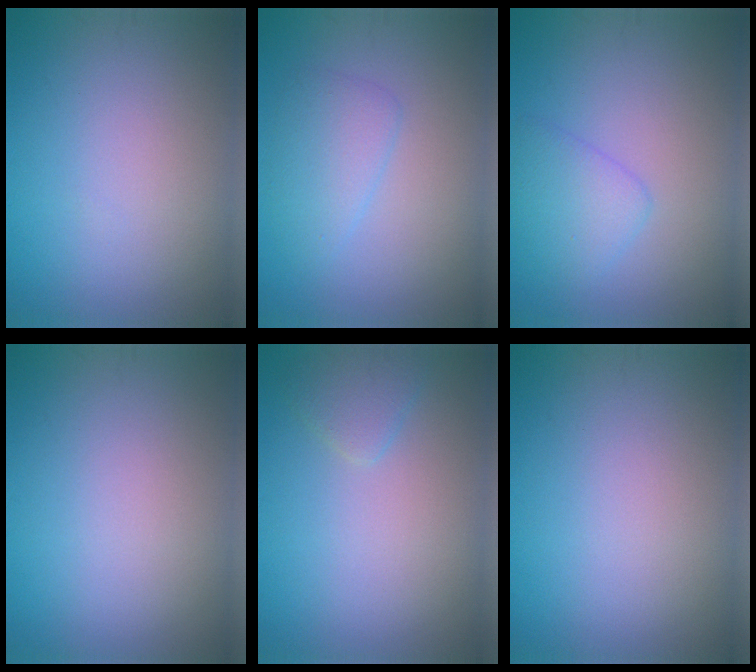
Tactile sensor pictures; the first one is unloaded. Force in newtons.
{"total": 2.6, "press": 2.6, "slide": 0.1}
{"total": 2.7, "press": 2.7, "slide": 0.0}
{"total": 0.0}
{"total": 1.5, "press": 1.5, "slide": 0.2}
{"total": 0.0}